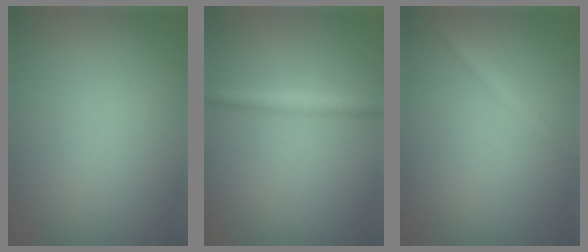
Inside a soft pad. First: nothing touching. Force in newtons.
{"total": 1.7, "press": 1.7, "slide": 0.1}
{"total": 1.6, "press": 1.6, "slide": 0.0}